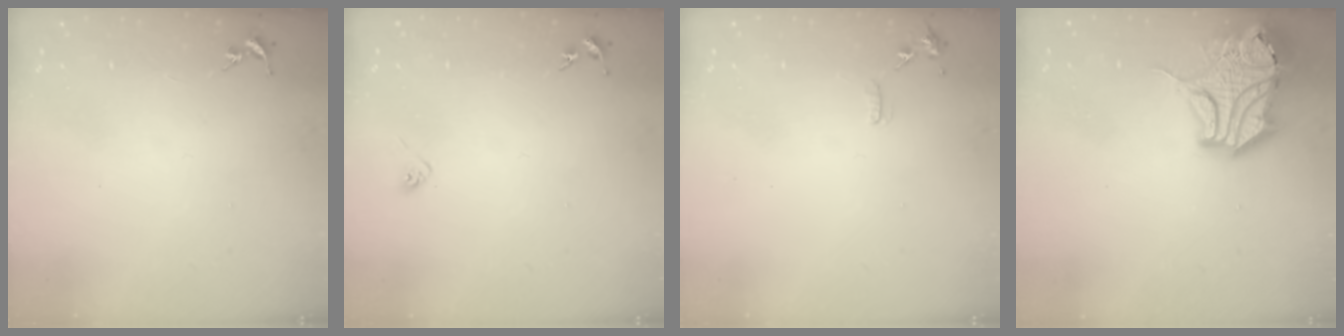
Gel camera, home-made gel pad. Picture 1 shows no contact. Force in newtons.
{"total": 2.8, "press": 2.6, "slide": 1.1}
{"total": 6.8, "press": 6.7, "slide": 0.9}
{"total": 19.2, "press": 19.0, "slide": 3.0}